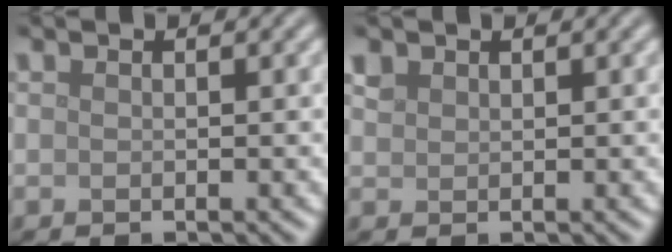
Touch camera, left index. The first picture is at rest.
{"total": 1.1, "force": [0.9, 0.7, 0.2], "torque": [-0.006, 0.003, 0.019]}